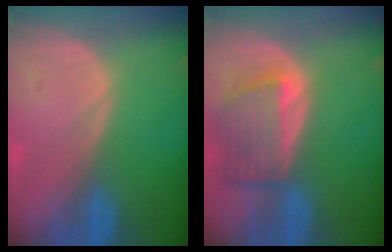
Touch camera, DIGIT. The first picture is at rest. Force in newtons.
{"total": 6.6, "press": 6.3, "slide": 1.9}